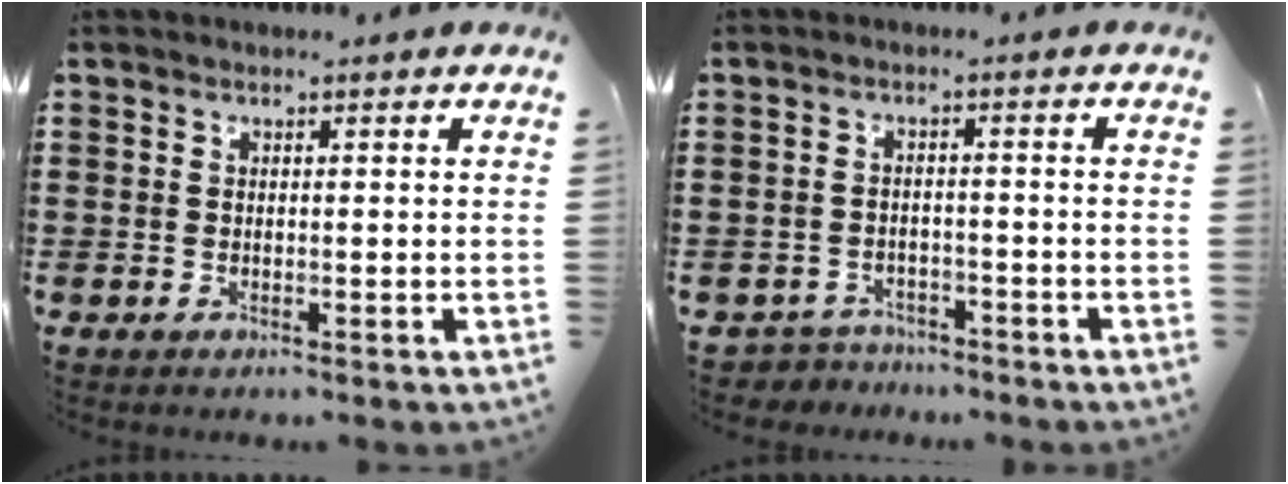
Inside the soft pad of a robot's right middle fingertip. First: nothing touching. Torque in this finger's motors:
{"motor_torque": [2.14, 0.00, -0.14, -0.05]}